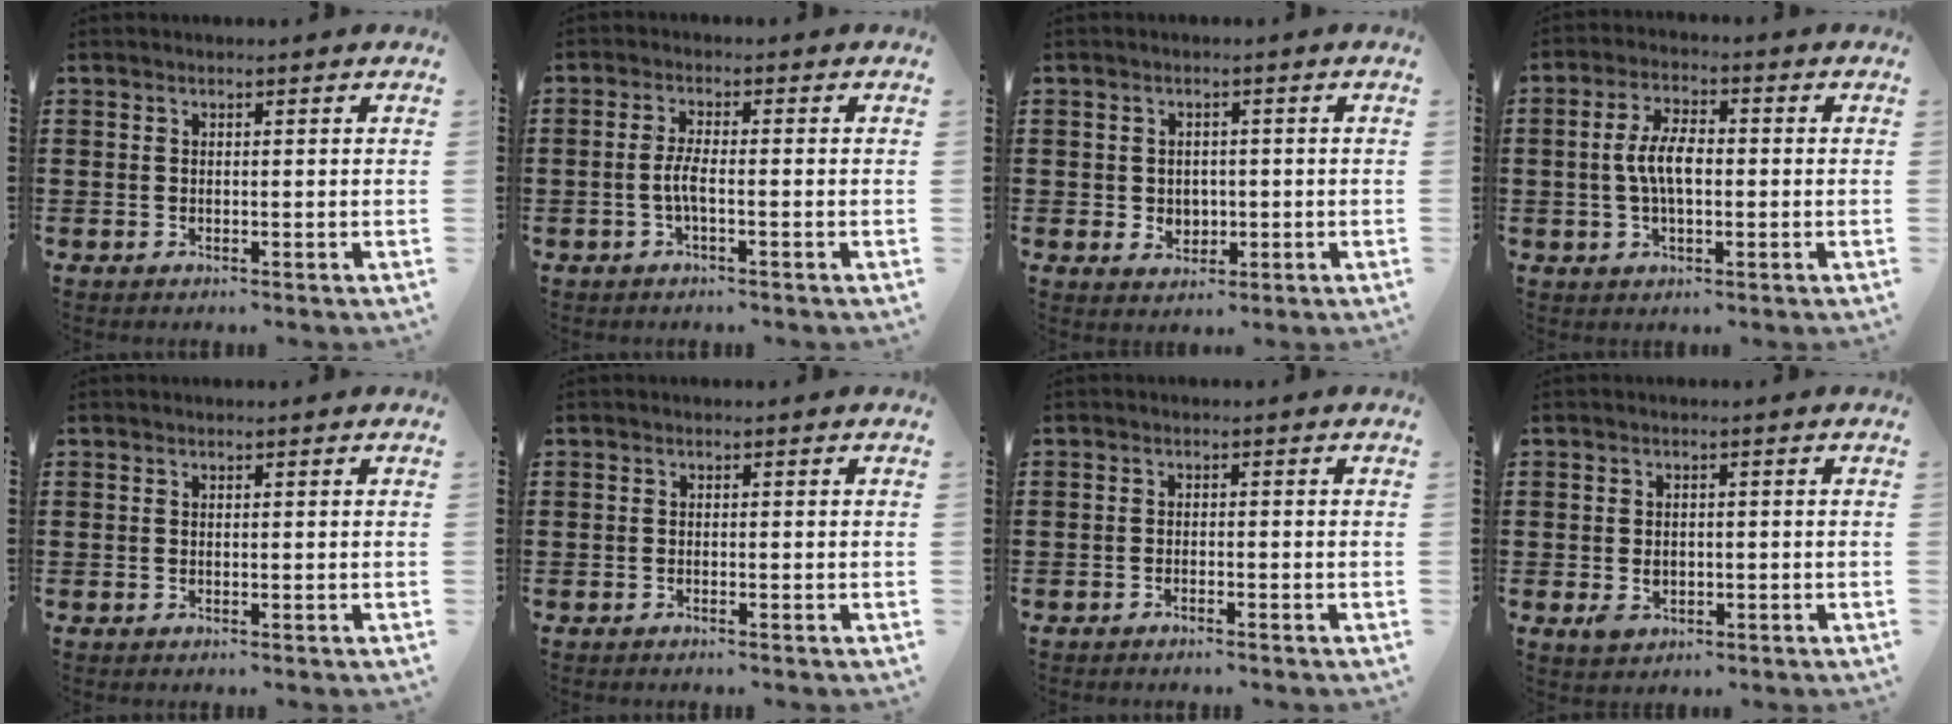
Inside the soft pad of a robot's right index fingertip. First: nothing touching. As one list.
[{"total": 3.1, "force": [-1.0, 0.5, 2.9], "torque": [-0.073, -0.007, -0.027]}, {"total": 2.4, "force": [-0.1, 2.2, 0.8], "torque": [-0.016, 0.005, -0.007]}, {"total": 6.3, "force": [-0.3, 2.8, 5.6], "torque": [-0.124, 0.000, -0.012]}, {"total": 0.0}, {"total": 0.6, "force": [-0.6, -0.1, 0.1], "torque": [-0.005, -0.004, -0.011]}, {"total": 1.1, "force": [-1.1, -0.1, 0.2], "torque": [-0.008, -0.003, -0.021]}, {"total": 2.4, "force": [-0.7, 1.7, 1.6], "torque": [-0.031, 0.003, -0.014]}]